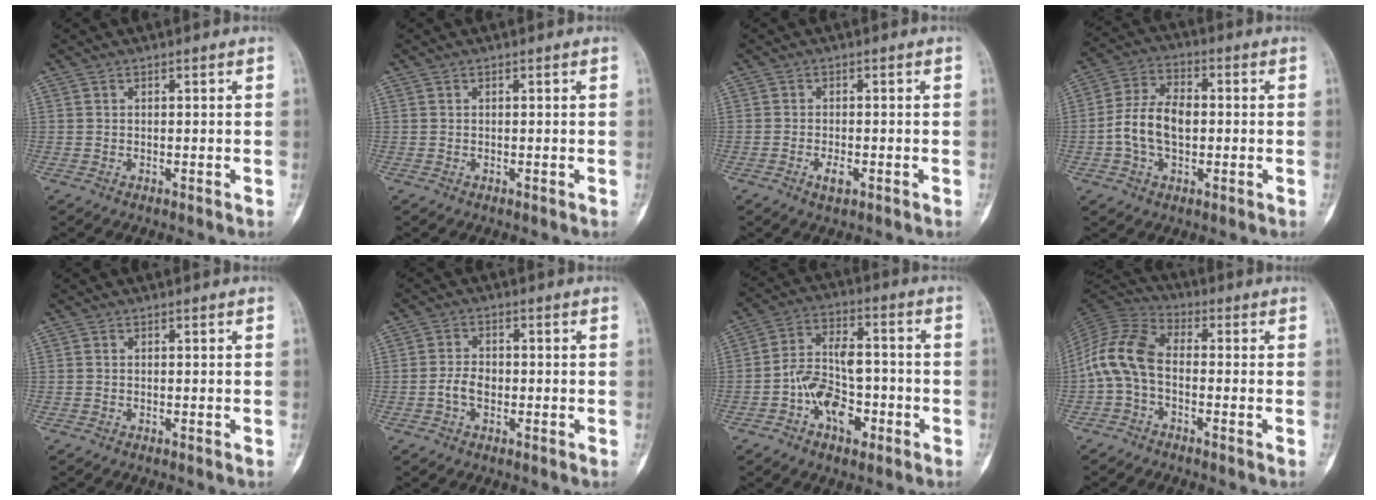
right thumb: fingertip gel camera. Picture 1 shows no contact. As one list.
[{"total": 0.0}, {"total": 2.6, "force": [-1.2, 1.2, 2.0], "torque": [-0.033, 0.005, -0.021]}, {"total": 10.1, "force": [-0.9, 6.4, 7.8], "torque": [-0.142, 0.030, -0.023]}, {"total": 0.0}, {"total": 3.7, "force": [-1.0, 2.5, 2.5], "torque": [-0.043, 0.015, -0.022]}, {"total": 11.8, "force": [-4.3, 7.2, 8.2], "torque": [-0.123, 0.044, -0.077]}, {"total": 9.6, "force": [-1.7, 5.7, 7.5], "torque": [-0.149, 0.033, -0.049]}]